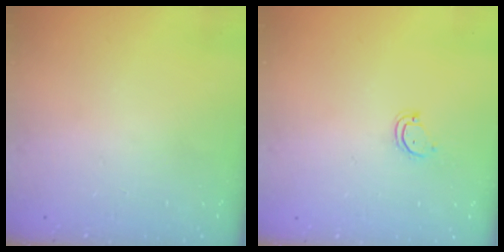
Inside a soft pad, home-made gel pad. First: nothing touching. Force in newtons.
{"total": 3.5, "press": 3.5, "slide": 0.4}